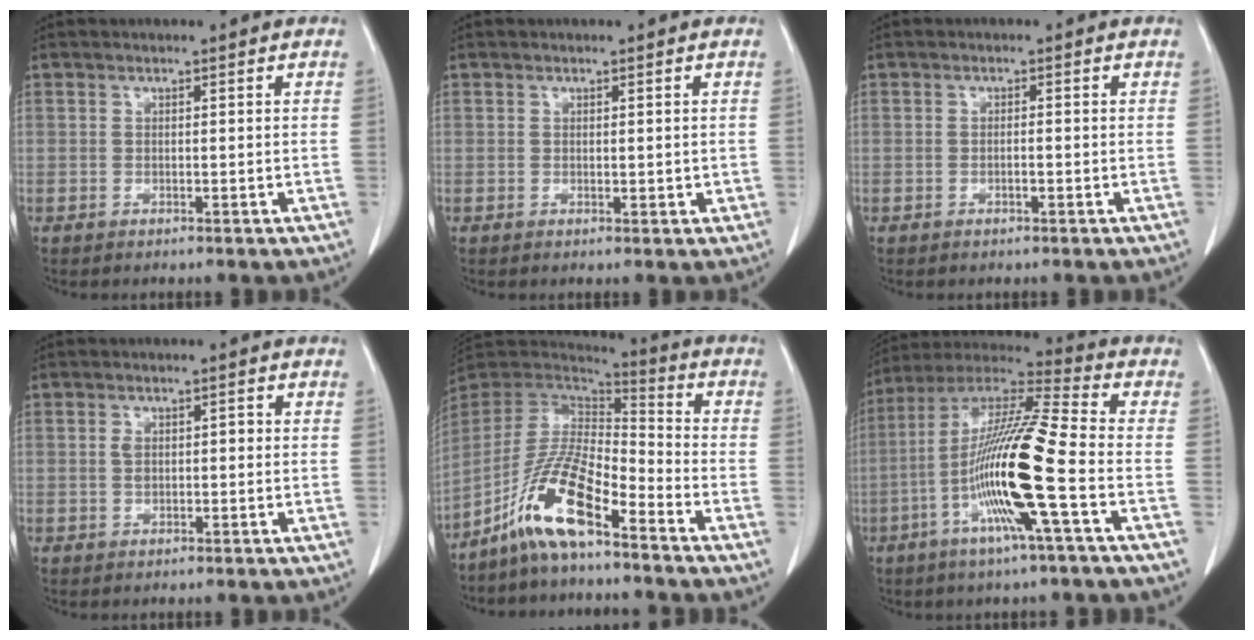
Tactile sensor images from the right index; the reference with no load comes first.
{"total": 1.1, "force": [0.0, 0.6, 1.0], "torque": [-0.011, -0.003, 0.002]}
{"total": 1.0, "force": [-0.4, 0.1, 0.9], "torque": [-0.016, 0.001, -0.008]}
{"total": 2.2, "force": [-0.1, 1.3, 1.8], "torque": [-0.036, 0.013, -0.001]}
{"total": 12.2, "force": [-7.9, 2.2, 9.1], "torque": [-0.189, 0.005, -0.153]}
{"total": 17.6, "force": [-5.0, -0.3, 16.8], "torque": [-0.331, -0.007, -0.106]}